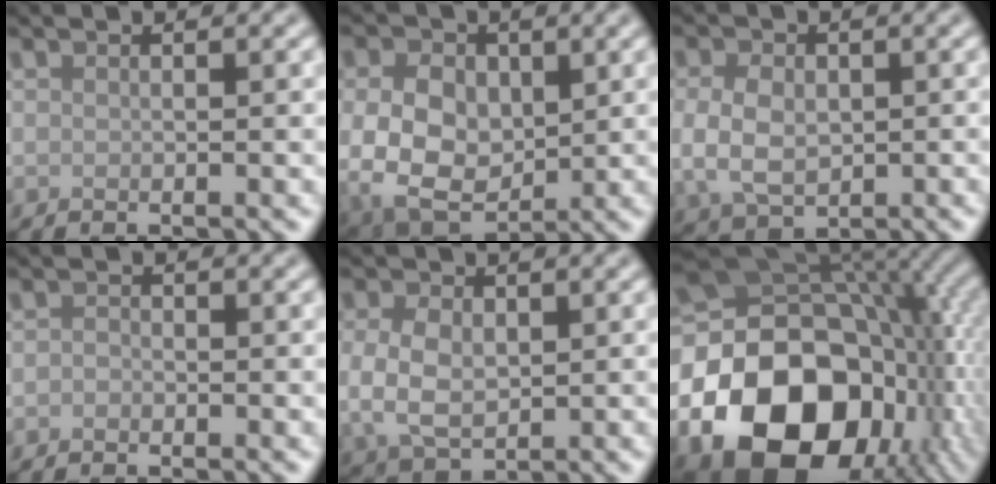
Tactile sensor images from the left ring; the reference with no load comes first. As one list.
[{"total": 8.3, "force": [-0.3, 6.2, 5.5], "torque": [-0.118, -0.010, -0.005]}, {"total": 4.9, "force": [-0.3, 3.5, 3.4], "torque": [-0.068, -0.006, -0.005]}, {"total": 0.7, "force": [-0.4, 0.5, 0.2], "torque": [-0.004, -0.001, -0.010]}, {"total": 4.6, "force": [-0.1, 3.3, 3.3], "torque": [-0.071, -0.001, 0.002]}, {"total": 20.7, "force": [-5.4, 15.5, 12.6], "torque": [-0.235, -0.026, -0.078]}]